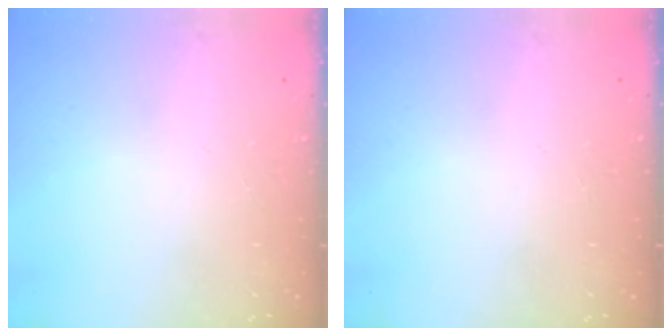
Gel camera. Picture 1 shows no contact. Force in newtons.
{"total": 0.0}